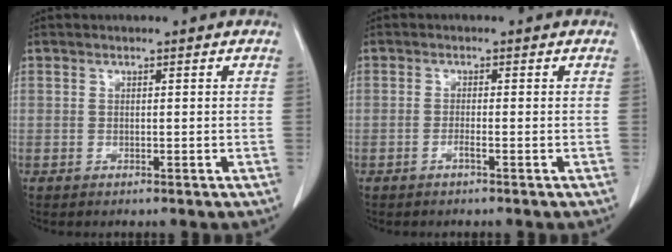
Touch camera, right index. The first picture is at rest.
{"total": 1.0, "force": [-0.7, -0.1, 0.8], "torque": [-0.017, 0.001, -0.012]}